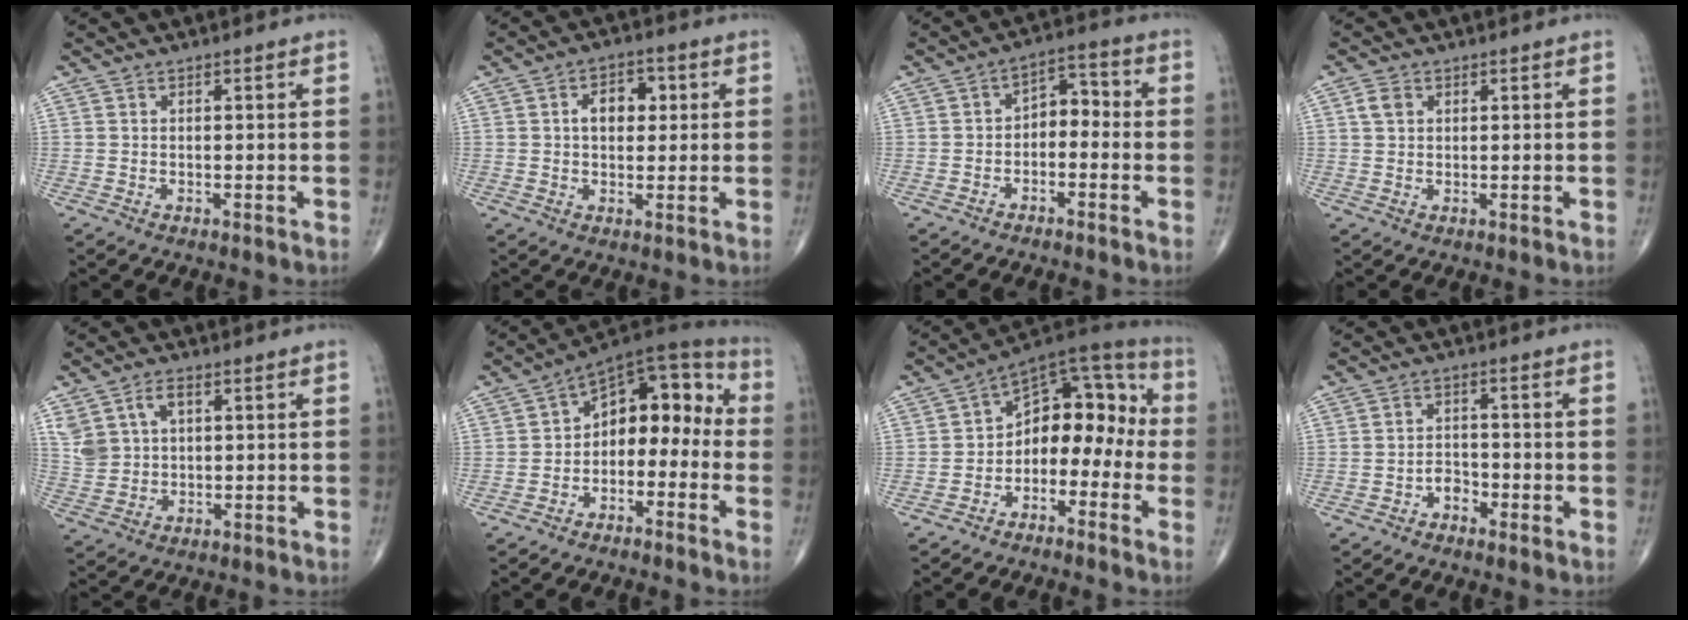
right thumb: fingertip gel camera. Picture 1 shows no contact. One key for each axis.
{"total": 6.2, "fx": 1.1, "fy": 4.1, "fz": 4.5, "tx": -0.044, "ty": 0.010, "tz": 0.012}
{"total": 5.7, "fx": -1.6, "fy": 3.8, "fz": 4.0, "tx": -0.041, "ty": 0.041, "tz": -0.038}
{"total": 2.5, "fx": 0.9, "fy": 1.9, "fz": 1.4, "tx": -0.022, "ty": 0.004, "tz": 0.017}
{"total": 6.5, "fx": 2.6, "fy": 4.2, "fz": 4.2, "tx": -0.075, "ty": -0.003, "tz": 0.060}
{"total": 12.9, "fx": -2.0, "fy": 8.3, "fz": 9.6, "tx": -0.093, "ty": 0.061, "tz": -0.045}
{"total": 13.4, "fx": -3.1, "fy": 9.0, "fz": 9.5, "tx": -0.088, "ty": 0.077, "tz": -0.060}
{"total": 2.8, "fx": -1.7, "fy": 1.8, "fz": 1.2, "tx": -0.003, "ty": 0.014, "tz": -0.034}